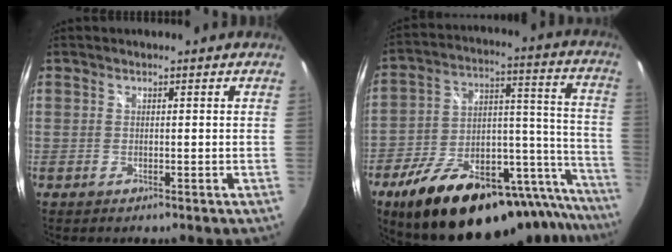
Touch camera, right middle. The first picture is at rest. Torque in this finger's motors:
{"motor_torque": [1.07, -1.07, 0.54, 0.21]}